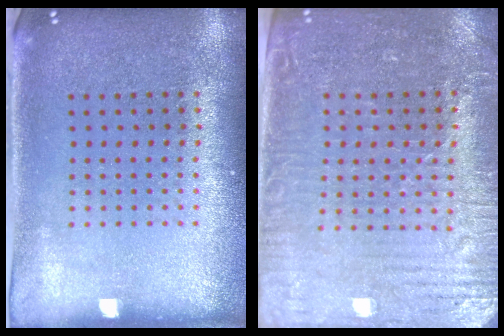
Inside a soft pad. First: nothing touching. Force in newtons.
{"total": 3.7, "press": 3.3, "slide": 1.7}